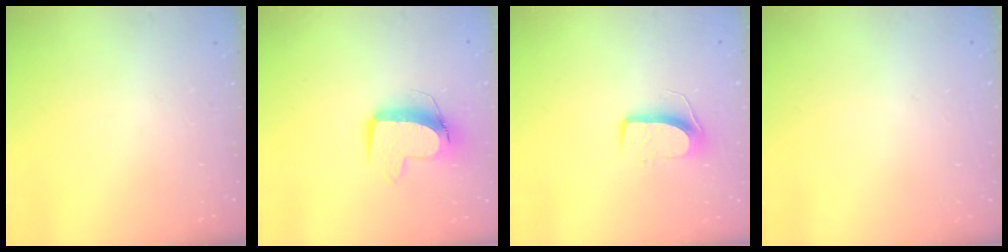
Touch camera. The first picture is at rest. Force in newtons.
{"total": 10.9, "press": 10.8, "slide": 1.2}
{"total": 9.3, "press": 9.3, "slide": 0.5}
{"total": 0.0}